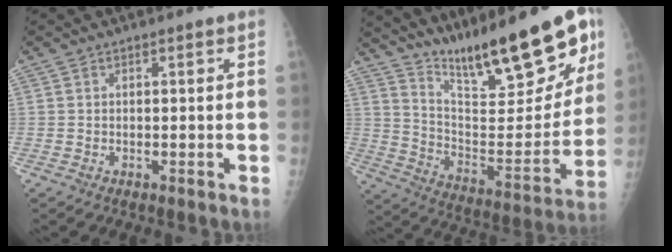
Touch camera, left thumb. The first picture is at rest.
{"total": 25.3, "force": [17.6, 5.9, 17.2], "torque": [-0.225, -0.079, 0.291]}